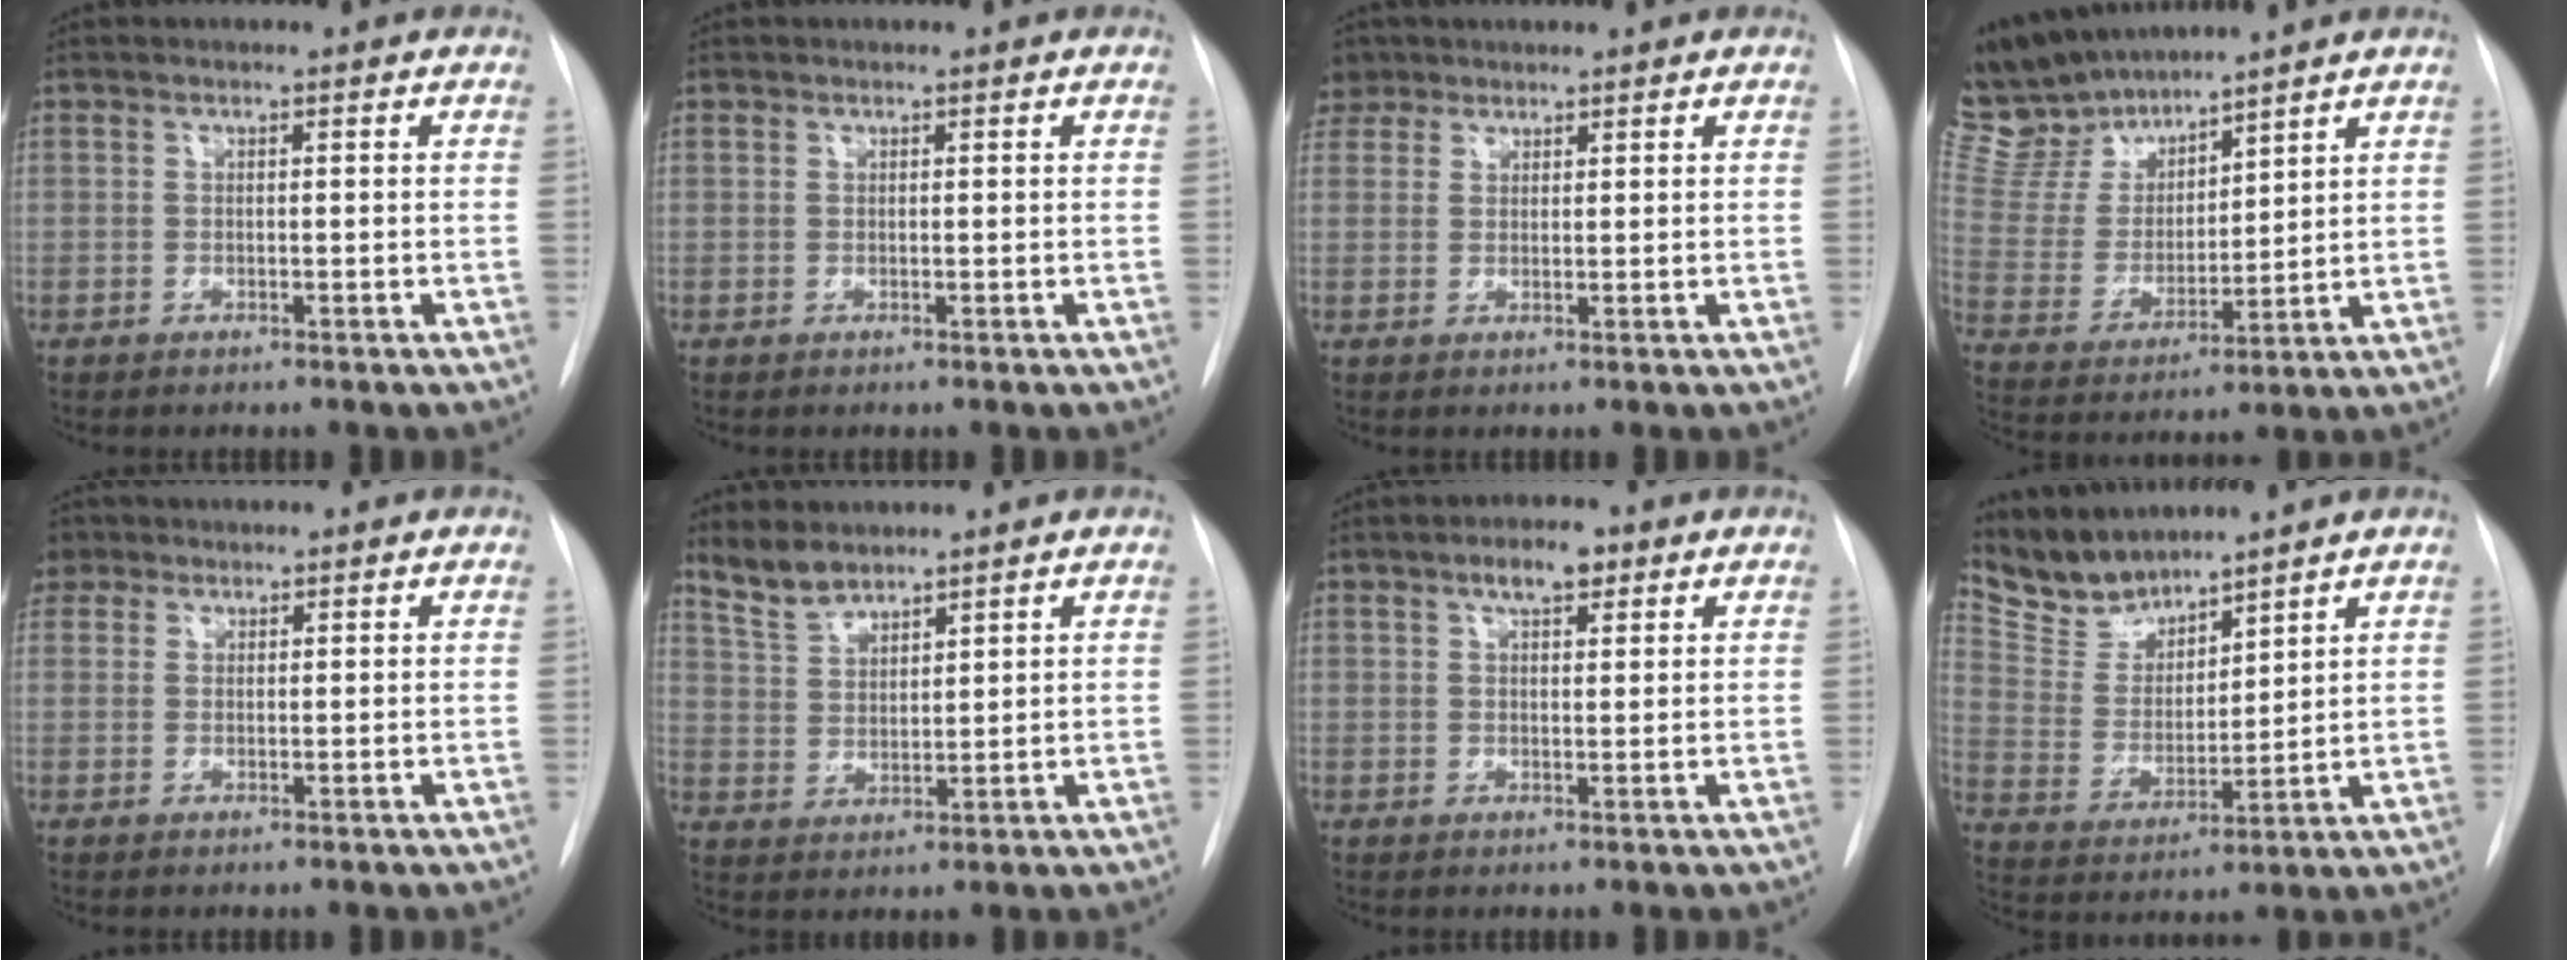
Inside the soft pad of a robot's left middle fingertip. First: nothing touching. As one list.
[{"total": 0.0}, {"total": 4.9, "force": [3.7, 3.1, 0.6], "torque": [-0.007, 0.012, 0.073]}, {"total": 13.2, "force": [12.0, 3.7, 4.0], "torque": [-0.092, 0.008, 0.246]}, {"total": 3.7, "force": [2.5, 2.7, 0.5], "torque": [-0.008, 0.011, 0.048]}, {"total": 5.6, "force": [5.1, 1.7, 1.5], "torque": [-0.035, 0.004, 0.112]}, {"total": 4.2, "force": [2.5, 1.6, 2.9], "torque": [-0.053, 0.007, 0.042]}, {"total": 8.7, "force": [8.3, 2.4, 1.0], "torque": [-0.033, 0.005, 0.180]}]